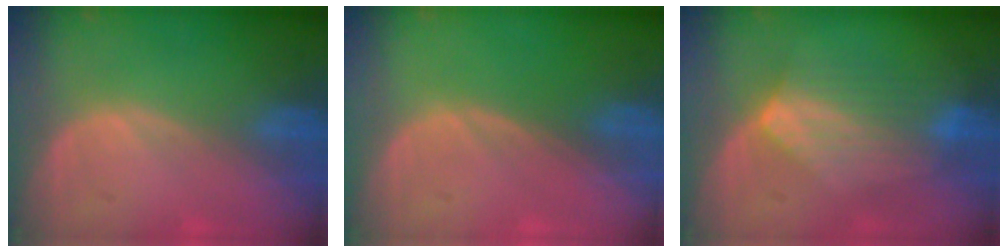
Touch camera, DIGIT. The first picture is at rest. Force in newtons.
{"total": 0.0}
{"total": 7.0, "press": 6.5, "slide": 2.7}